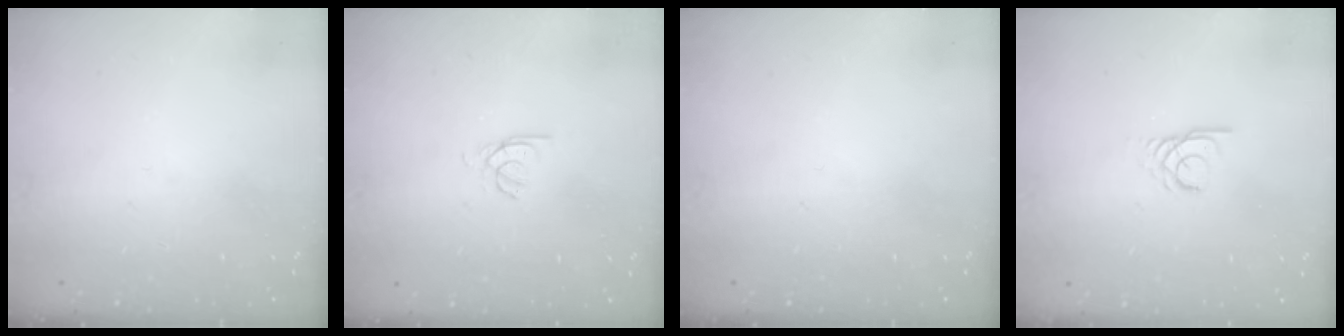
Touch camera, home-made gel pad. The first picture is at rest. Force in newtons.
{"total": 2.4, "press": 2.3, "slide": 0.4}
{"total": 0.0}
{"total": 2.2, "press": 2.2, "slide": 0.2}